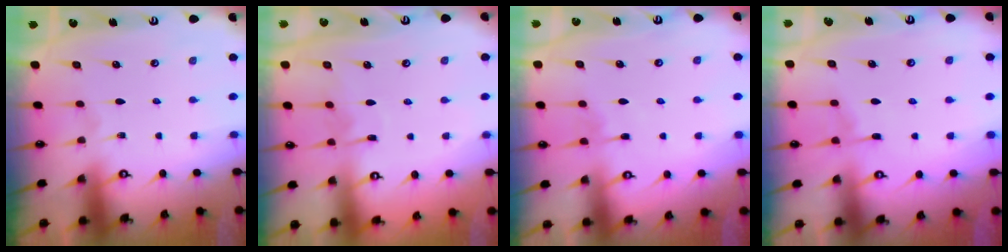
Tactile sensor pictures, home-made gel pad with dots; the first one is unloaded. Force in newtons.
{"total": 5.1, "press": 5.1, "slide": 0.2}
{"total": 3.4, "press": 3.3, "slide": 0.6}
{"total": 4.0, "press": 3.9, "slide": 0.5}